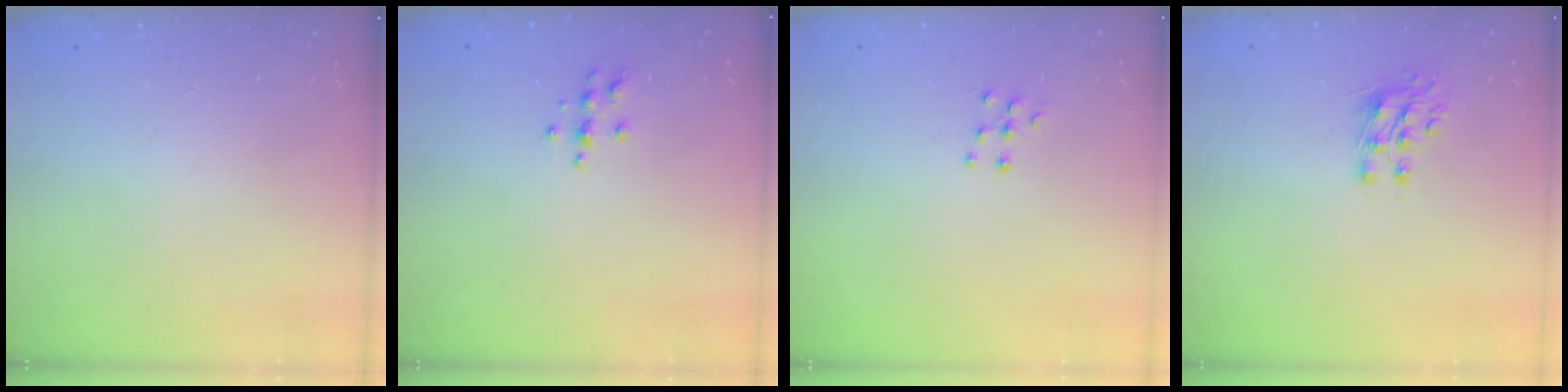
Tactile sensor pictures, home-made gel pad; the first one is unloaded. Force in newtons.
{"total": 5.6, "press": 5.5, "slide": 0.7}
{"total": 5.3, "press": 5.2, "slide": 0.4}
{"total": 7.8, "press": 7.7, "slide": 0.8}